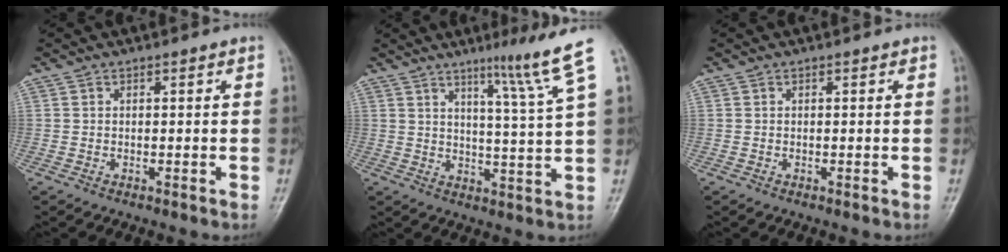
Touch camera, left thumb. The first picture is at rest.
{"total": 9.7, "force": [5.9, -1.5, 7.5], "torque": [-0.105, -0.045, 0.090]}
{"total": 0.0}